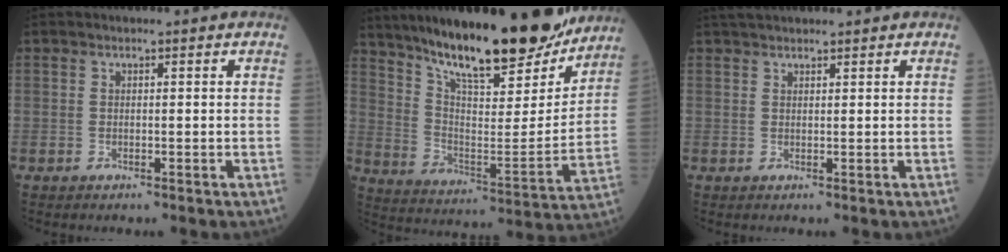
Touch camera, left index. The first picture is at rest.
{"total": 24.7, "force": [20.3, 4.7, 13.2], "torque": [-0.215, -0.020, 0.309]}
{"total": 4.4, "force": [4.0, 0.7, 1.8], "torque": [-0.024, 0.037, 0.067]}